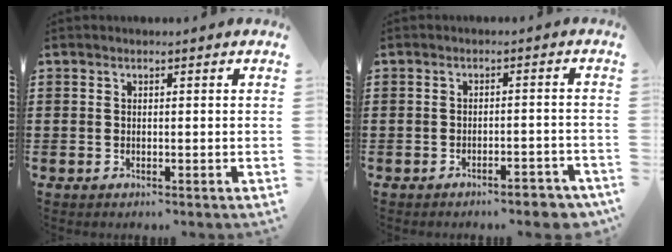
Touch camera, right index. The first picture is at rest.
{"total": 3.1, "force": [-2.9, 0.1, 1.3], "torque": [-0.022, -0.001, -0.056]}